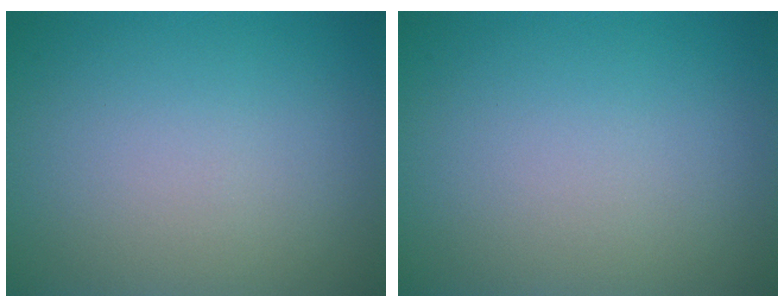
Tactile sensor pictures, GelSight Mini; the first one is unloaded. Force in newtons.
{"total": 0.0}